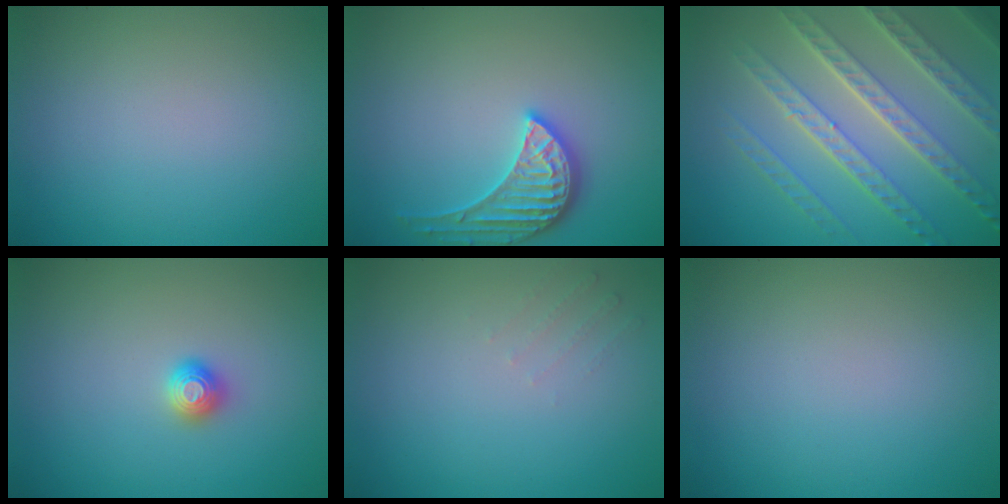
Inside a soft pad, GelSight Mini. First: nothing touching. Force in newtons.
{"total": 3.4, "press": 3.3, "slide": 0.6}
{"total": 8.1, "press": 5.6, "slide": 5.9}
{"total": 1.2, "press": 1.2, "slide": 0.2}
{"total": 0.8, "press": 0.8, "slide": 0.2}
{"total": 0.0}